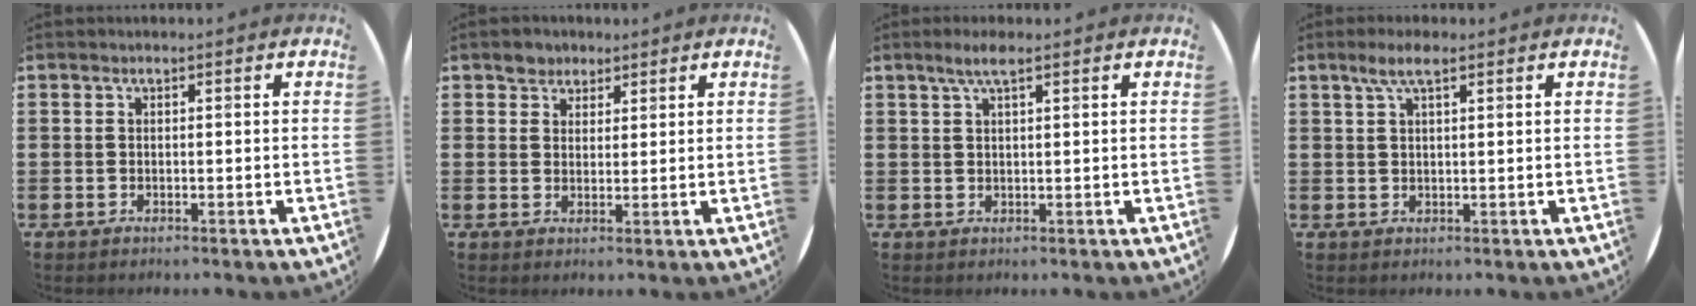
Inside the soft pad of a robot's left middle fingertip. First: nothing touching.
{"total": 2.4, "force": [1.9, 1.4, -0.1], "torque": [0.004, 0.004, 0.037]}
{"total": 2.8, "force": [1.7, 0.4, 2.1], "torque": [-0.044, 0.006, 0.029]}
{"total": 3.4, "force": [2.1, 0.8, 2.5], "torque": [-0.053, 0.007, 0.036]}